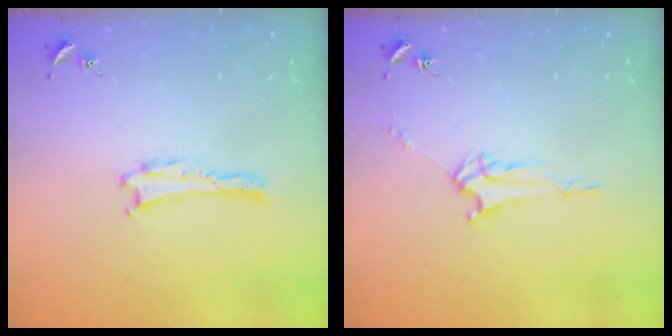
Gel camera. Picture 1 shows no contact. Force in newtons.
{"total": 3.0, "press": 3.0, "slide": 0.3}